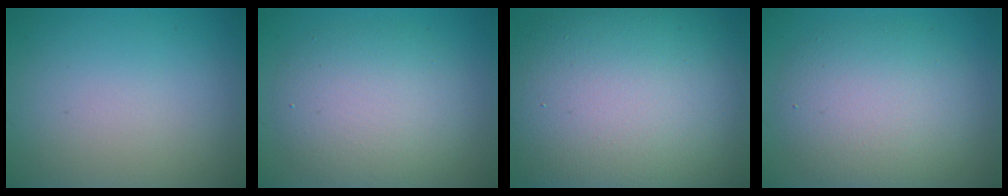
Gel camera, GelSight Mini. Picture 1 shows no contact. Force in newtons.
{"total": 6.0, "press": 5.9, "slide": 0.6}
{"total": 16.5, "press": 16.5, "slide": 1.4}
{"total": 6.6, "press": 6.6, "slide": 0.1}